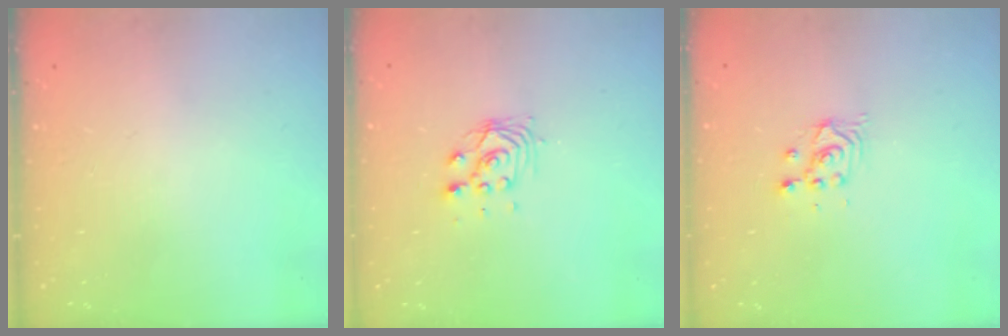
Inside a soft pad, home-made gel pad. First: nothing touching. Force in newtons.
{"total": 5.0, "press": 5.0, "slide": 0.2}
{"total": 2.8, "press": 2.8, "slide": 0.1}